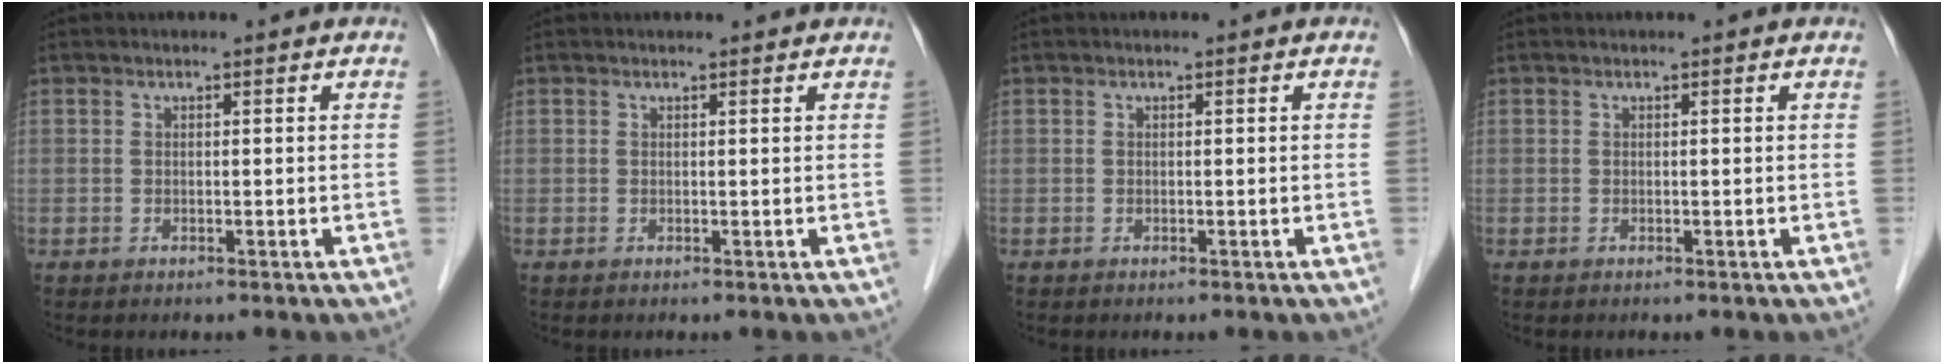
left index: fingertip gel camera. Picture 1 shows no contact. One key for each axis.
{"total": 1.8, "fx": 1.7, "fy": 0.3, "fz": 0.2, "tx": -0.011, "ty": 0.010, "tz": 0.017}
{"total": 0.0}
{"total": 0.0}